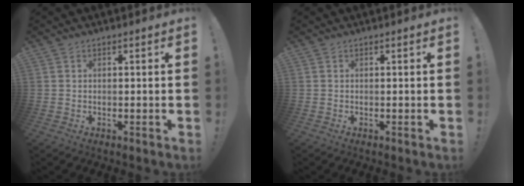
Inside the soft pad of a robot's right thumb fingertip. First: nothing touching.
{"total": 0.0}